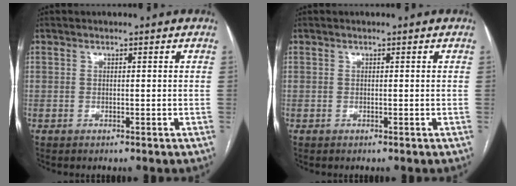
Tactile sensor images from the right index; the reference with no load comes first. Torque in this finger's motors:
{"motor_torque": [0.00, 0.00, 0.01, 0.01]}